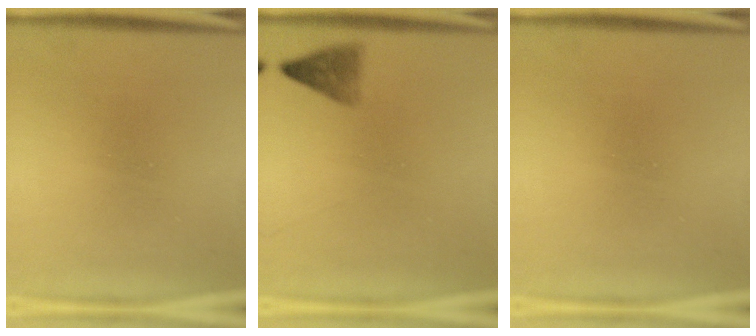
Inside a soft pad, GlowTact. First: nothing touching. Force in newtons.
{"total": 2.0}
{"total": 0.0}